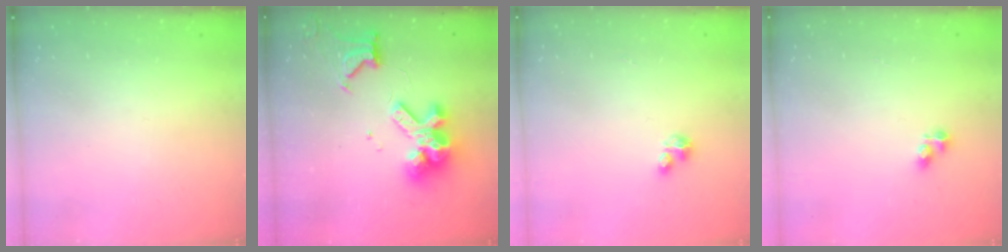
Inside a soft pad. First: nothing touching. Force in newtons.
{"total": 14.6, "press": 14.5, "slide": 1.8}
{"total": 2.1, "press": 2.1, "slide": 0.2}
{"total": 3.9, "press": 3.9, "slide": 0.5}